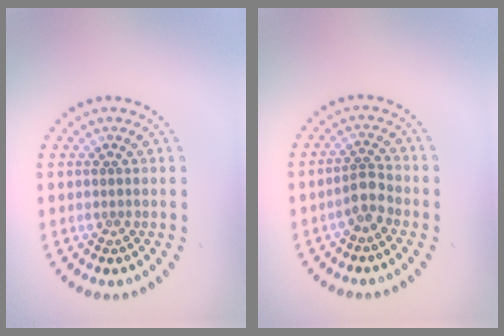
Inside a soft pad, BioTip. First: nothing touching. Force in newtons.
{"total": 2.2, "press": 1.9, "slide": 1.1}